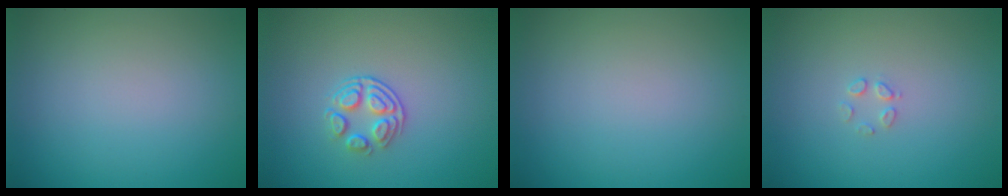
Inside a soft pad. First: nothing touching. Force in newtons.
{"total": 2.4, "press": 1.8, "slide": 1.6}
{"total": 0.0}
{"total": 1.0, "press": 1.0, "slide": 0.1}